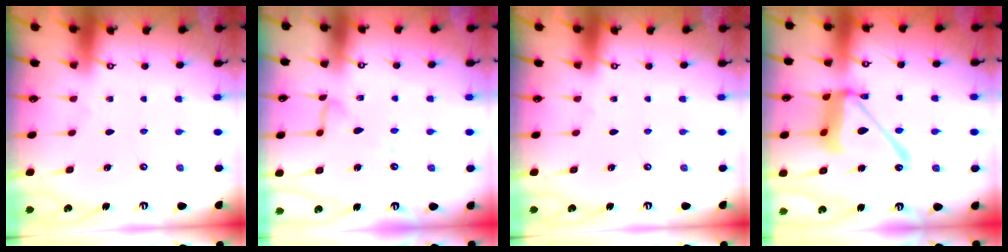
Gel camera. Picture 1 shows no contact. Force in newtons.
{"total": 10.4, "press": 10.4, "slide": 0.9}
{"total": 0.0}
{"total": 17.4, "press": 17.3, "slide": 1.7}